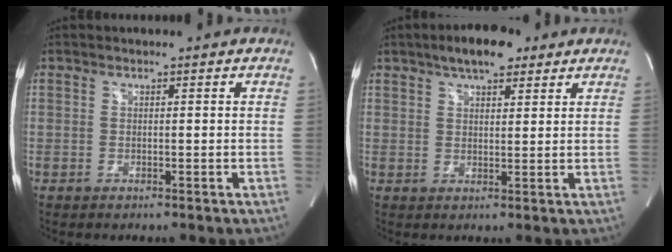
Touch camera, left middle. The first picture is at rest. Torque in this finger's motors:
{"motor_torque": [0.08, -0.30, 0.03, 0.02]}